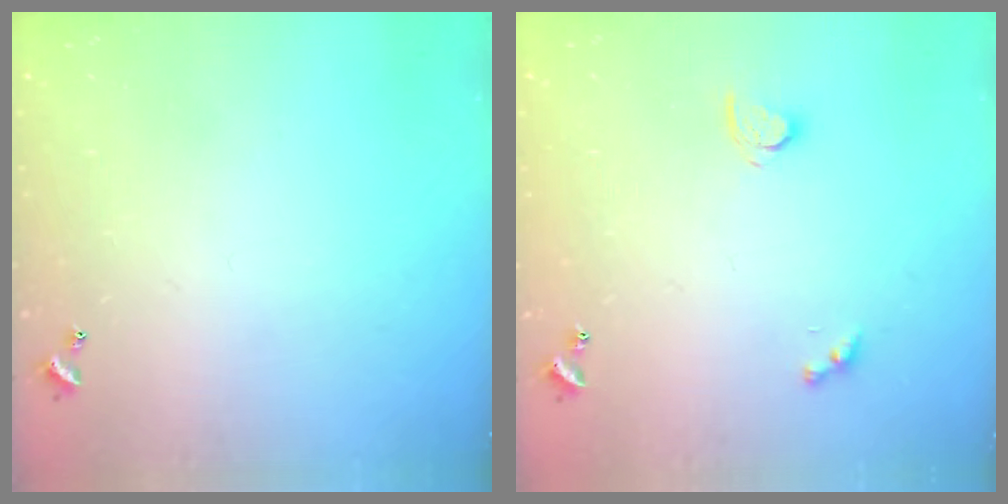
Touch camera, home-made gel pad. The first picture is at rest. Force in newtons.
{"total": 2.1, "press": 2.1, "slide": 0.3}